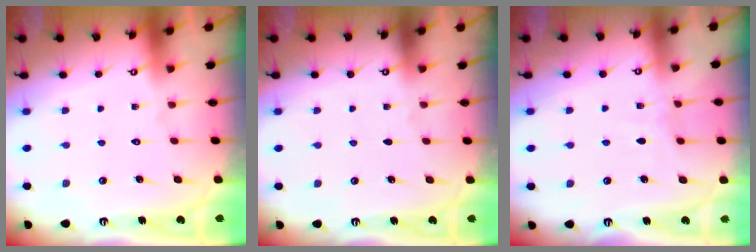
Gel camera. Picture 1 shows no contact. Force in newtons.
{"total": 0.0}
{"total": 2.9, "press": 2.9, "slide": 0.5}